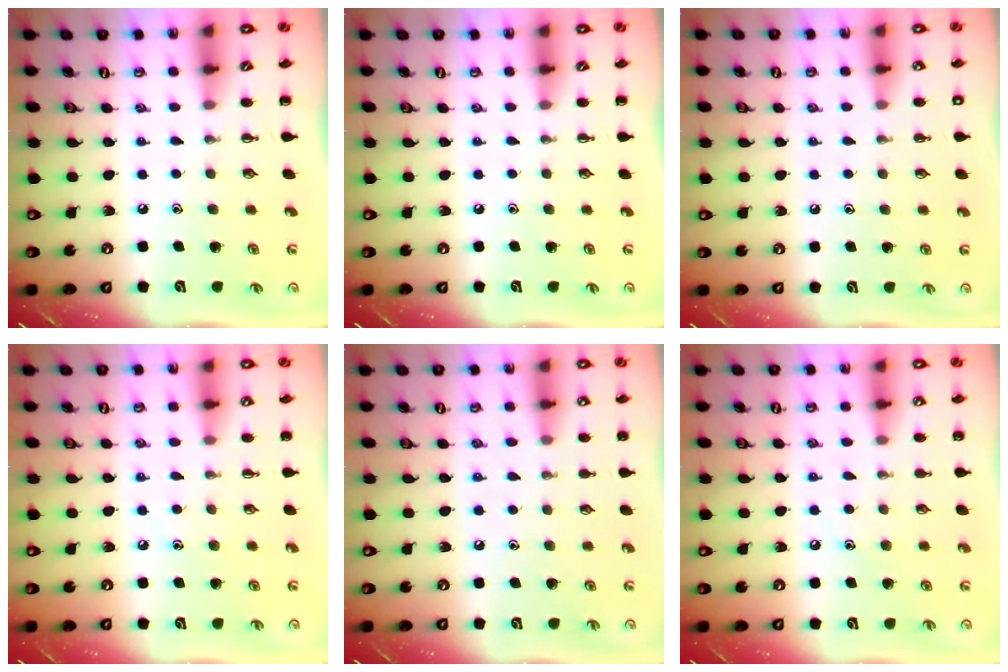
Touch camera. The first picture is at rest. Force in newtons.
{"total": 0.0}
{"total": 1.4, "press": 1.4, "slide": 0.1}
{"total": 6.5, "press": 6.4, "slide": 1.2}
{"total": 6.2, "press": 6.0, "slide": 1.8}
{"total": 6.8, "press": 6.6, "slide": 1.7}